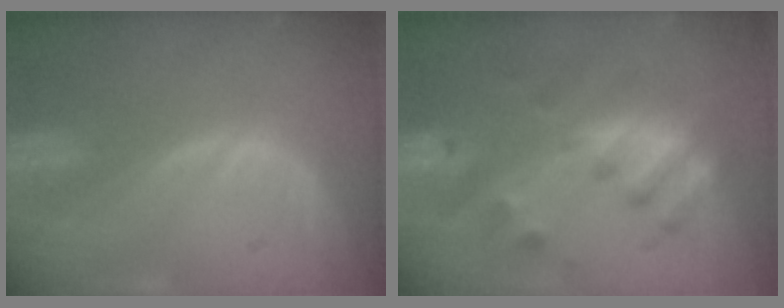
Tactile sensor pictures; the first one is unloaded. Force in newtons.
{"total": 7.1, "press": 6.8, "slide": 2.0}